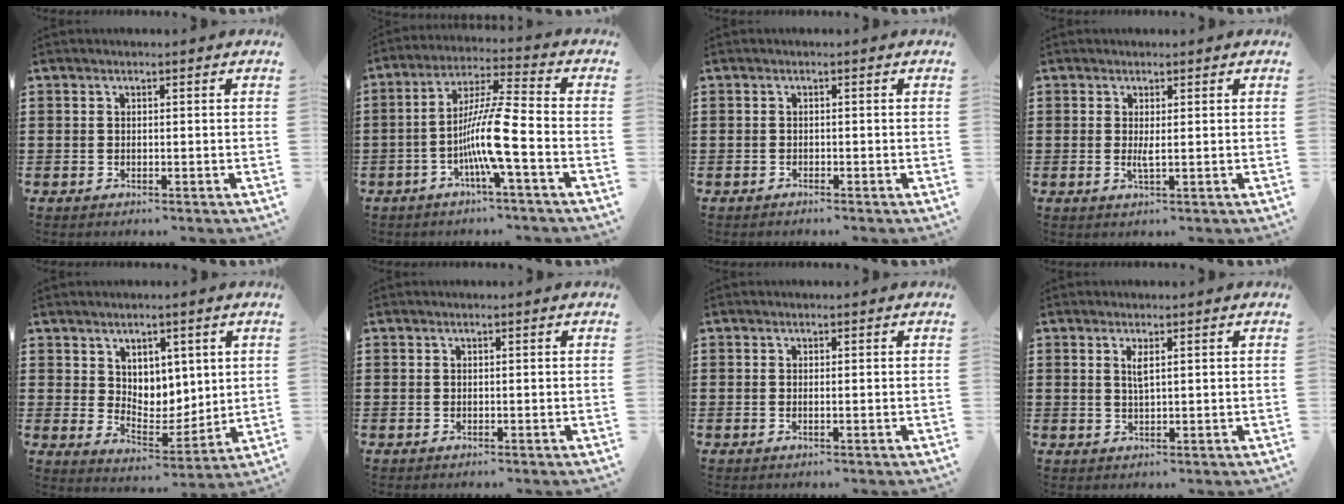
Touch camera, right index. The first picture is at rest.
{"total": 10.0, "force": [-3.5, 0.3, 9.4], "torque": [-0.195, -0.010, -0.074]}
{"total": 0.6, "force": [-0.6, 0.0, 0.1], "torque": [-0.004, -0.002, -0.013]}
{"total": 1.6, "force": [0.1, 0.1, 1.6], "torque": [-0.031, -0.006, 0.003]}
{"total": 5.2, "force": [3.6, 3.6, 0.8], "torque": [-0.031, -0.016, 0.066]}
{"total": 0.0}
{"total": 0.6, "force": [-0.1, -0.1, 0.5], "torque": [-0.010, -0.003, -0.002]}
{"total": 1.8, "force": [0.7, 0.3, 1.7], "torque": [-0.035, 0.001, 0.012]}